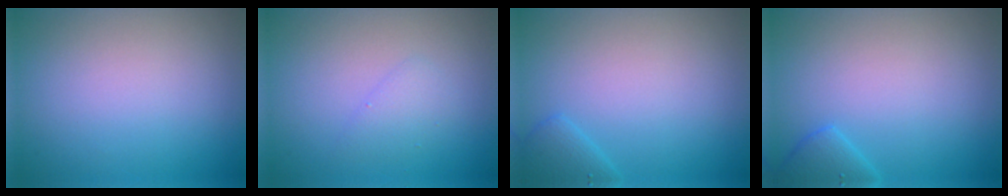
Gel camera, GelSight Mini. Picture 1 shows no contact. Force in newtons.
{"total": 1.5, "press": 1.5, "slide": 0.1}
{"total": 1.8, "press": 1.8, "slide": 0.1}
{"total": 1.8, "press": 1.8, "slide": 0.1}